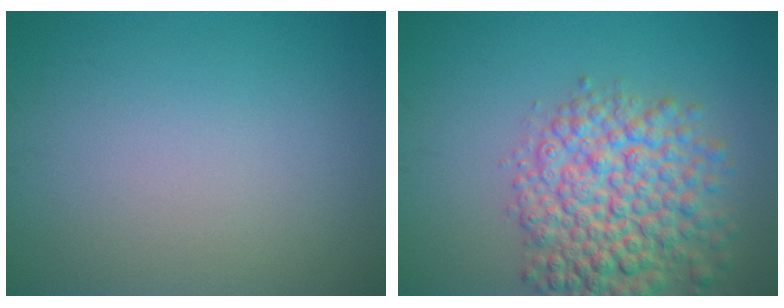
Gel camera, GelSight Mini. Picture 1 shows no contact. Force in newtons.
{"total": 8.2, "press": 8.2, "slide": 0.3}